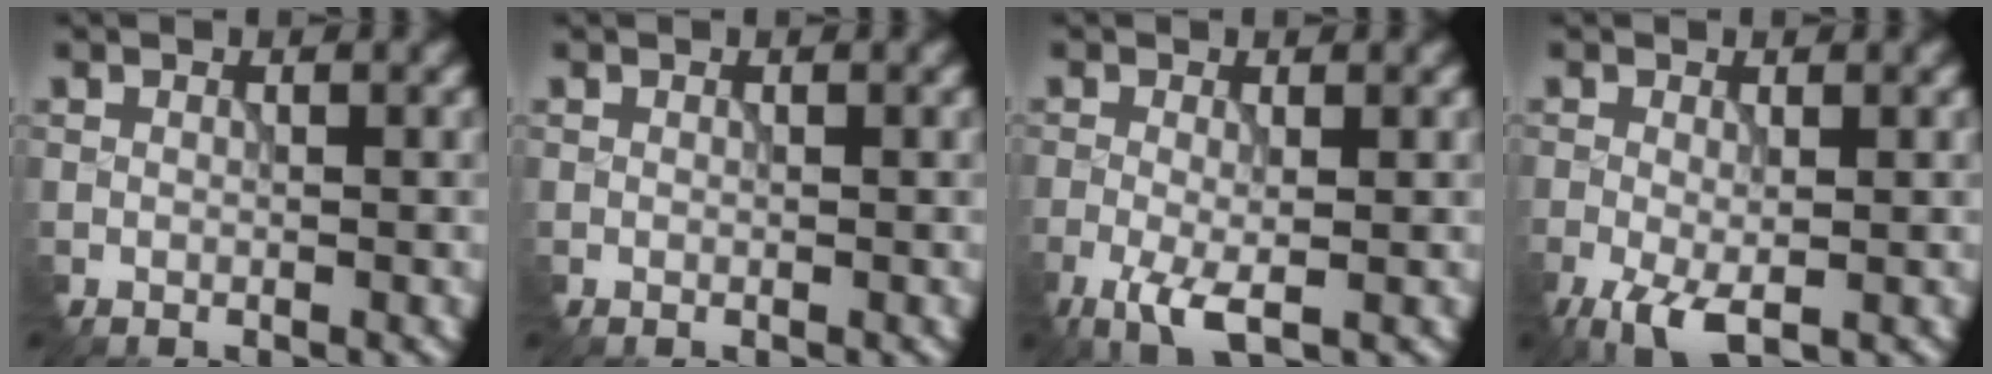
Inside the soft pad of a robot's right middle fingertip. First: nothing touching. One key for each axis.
{"total": 0.0}
{"total": 3.7, "fx": -1.9, "fy": 1.1, "fz": 3.0, "tx": -0.073, "ty": -0.009, "tz": -0.034}
{"total": 3.7, "fx": -1.9, "fy": 1.3, "fz": 2.9, "tx": -0.070, "ty": -0.012, "tz": -0.031}